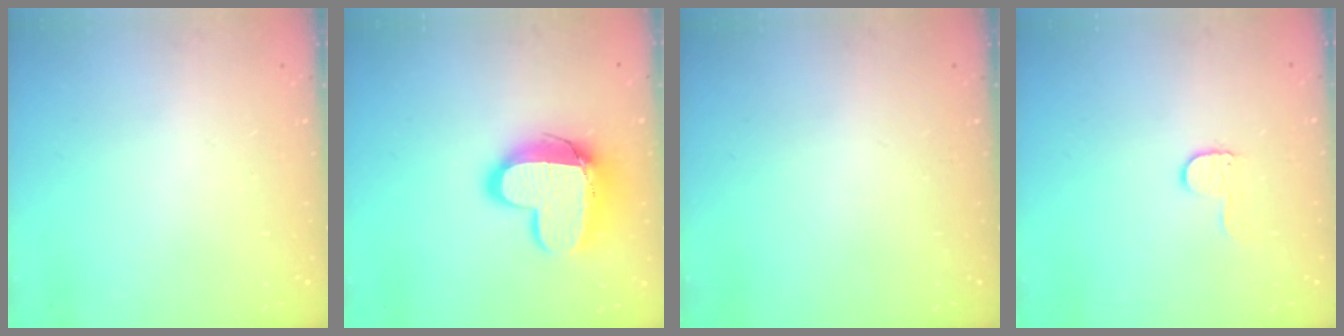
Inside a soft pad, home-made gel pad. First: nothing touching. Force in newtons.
{"total": 15.0, "press": 14.9, "slide": 1.3}
{"total": 0.0}
{"total": 5.1, "press": 5.0, "slide": 0.5}